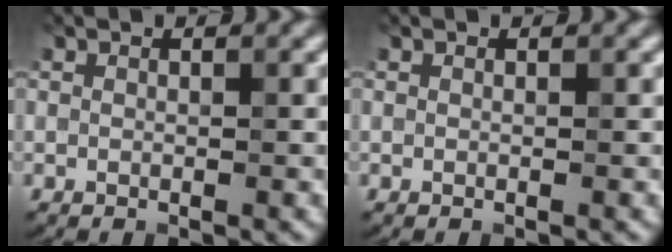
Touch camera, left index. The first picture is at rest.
{"total": 0.0}